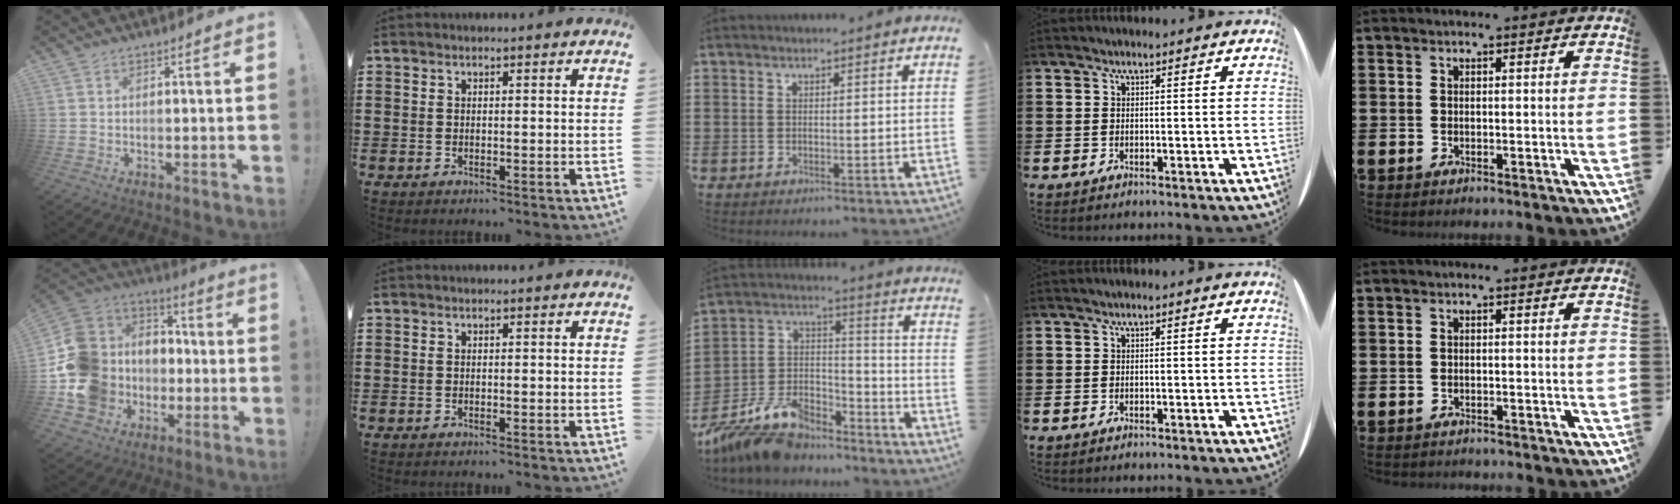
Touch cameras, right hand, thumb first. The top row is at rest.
{"thumb": {"total": 19.1, "force": [-3.9, 16.9, 8.0], "torque": [-0.151, 0.029, -0.025]}, "middle": {"total": 10.4, "force": [-9.3, 3.6, 2.9], "torque": [-0.079, 0.018, -0.187]}, "little": {"total": 0.6, "force": [-0.6, 0.0, -0.1], "torque": [0.000, -0.001, -0.013]}}